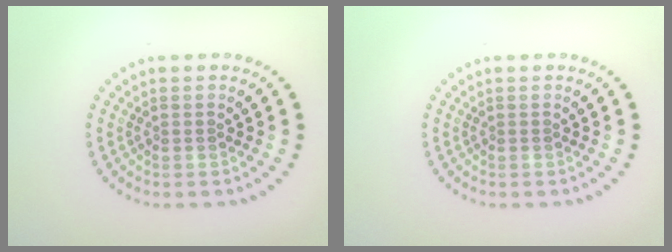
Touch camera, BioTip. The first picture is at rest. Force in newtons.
{"total": 0.0}